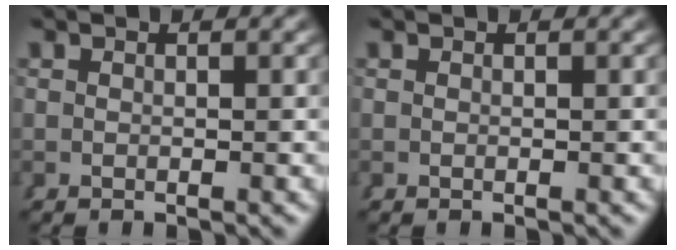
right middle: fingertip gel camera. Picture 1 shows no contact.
{"total": 0.0}